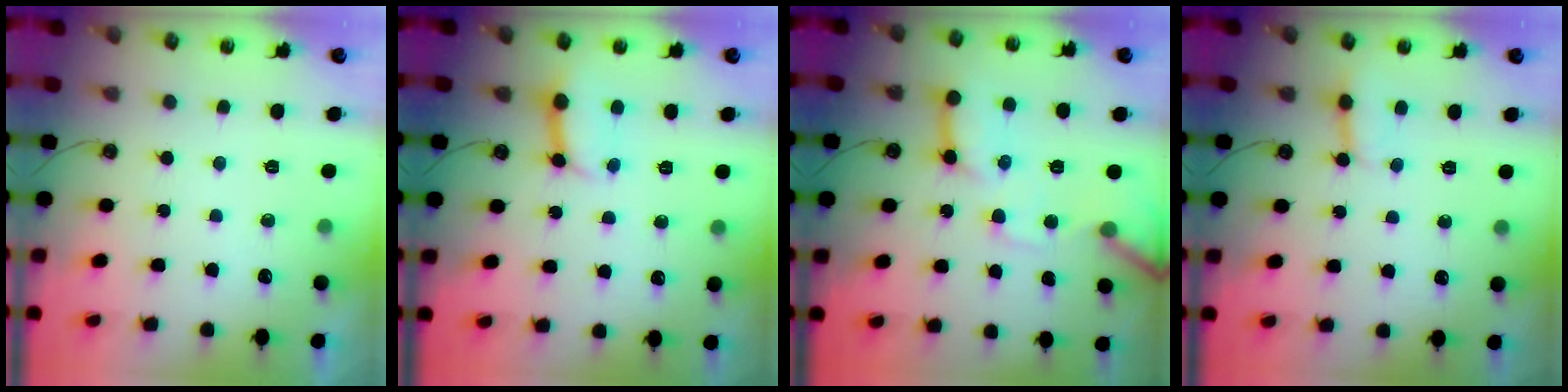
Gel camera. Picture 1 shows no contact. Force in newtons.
{"total": 8.9, "press": 8.9, "slide": 1.0}
{"total": 13.4, "press": 13.3, "slide": 1.5}
{"total": 2.8, "press": 2.8, "slide": 0.2}